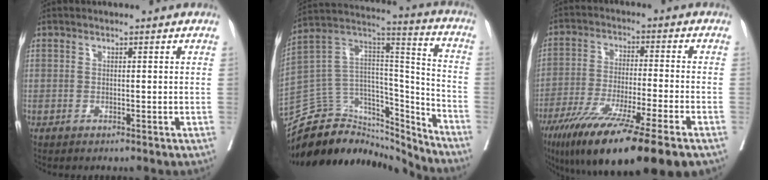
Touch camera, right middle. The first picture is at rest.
{"total": 23.7, "force": [-21.7, 8.2, 5.3], "torque": [-0.128, 0.063, -0.352]}
{"total": 18.9, "force": [-12.7, 0.5, 13.9], "torque": [-0.216, -0.056, -0.210]}